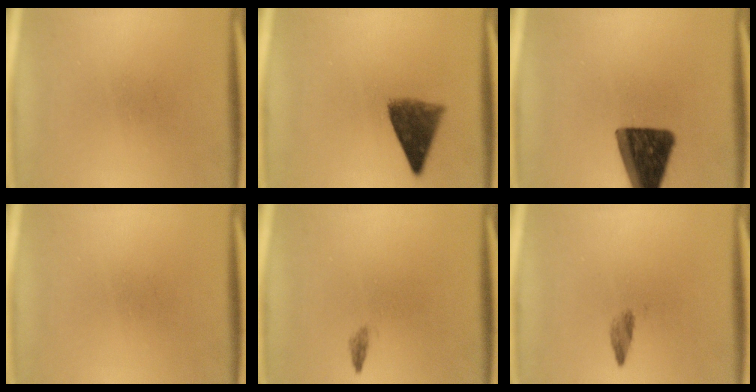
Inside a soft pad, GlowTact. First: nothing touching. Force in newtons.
{"total": 7.1}
{"total": 14.1}
{"total": 0.0}
{"total": 0.8}
{"total": 1.4}